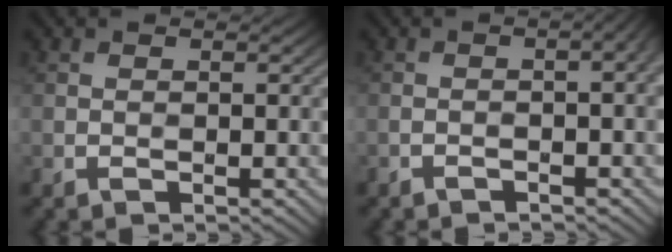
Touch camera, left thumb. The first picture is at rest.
{"total": 4.0, "force": [-1.7, 0.7, 3.6], "torque": [-0.040, 0.010, -0.021]}